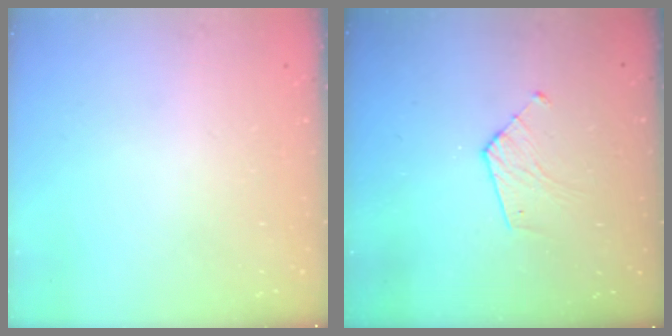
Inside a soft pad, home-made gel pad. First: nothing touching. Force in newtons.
{"total": 6.0, "press": 5.9, "slide": 0.4}